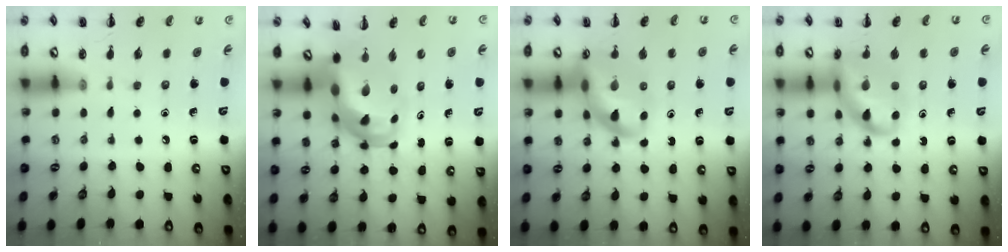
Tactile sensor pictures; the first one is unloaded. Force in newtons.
{"total": 9.2, "press": 8.9, "slide": 2.4}
{"total": 14.2, "press": 13.7, "slide": 3.7}
{"total": 13.6, "press": 13.1, "slide": 3.4}